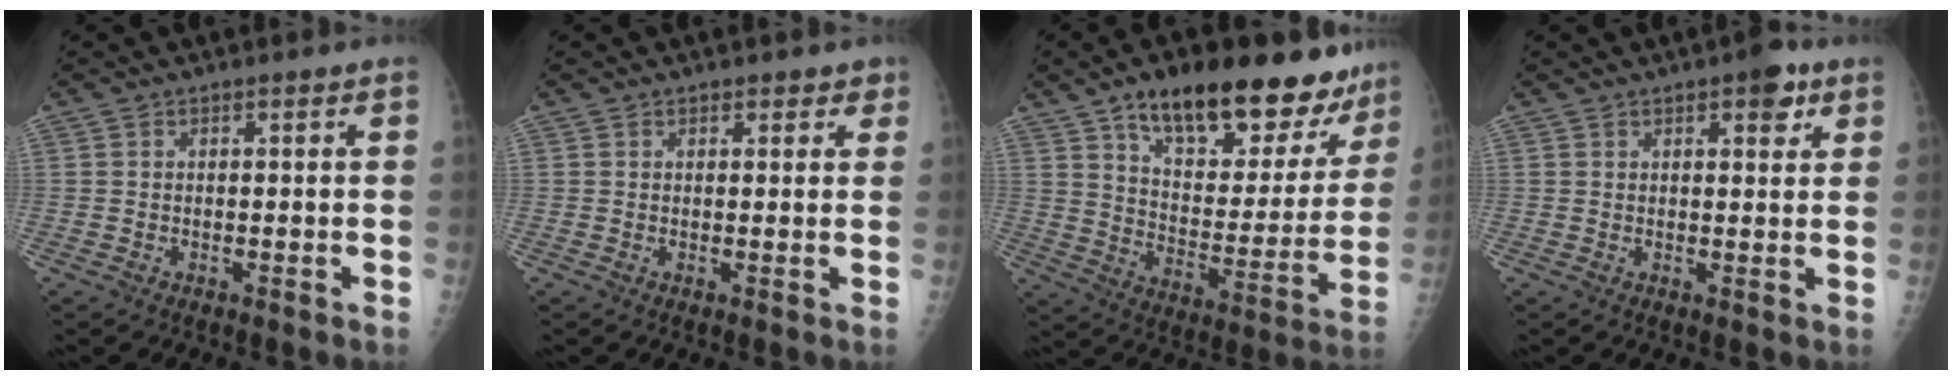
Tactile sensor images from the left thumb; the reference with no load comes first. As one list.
[{"total": 2.0, "force": [1.3, 1.3, 0.7], "torque": [0.015, -0.004, 0.011]}, {"total": 25.5, "force": [17.5, 10.4, 15.4], "torque": [-0.174, -0.062, 0.264]}, {"total": 5.0, "force": [2.7, 2.0, 3.7], "torque": [-0.033, -0.007, 0.029]}]